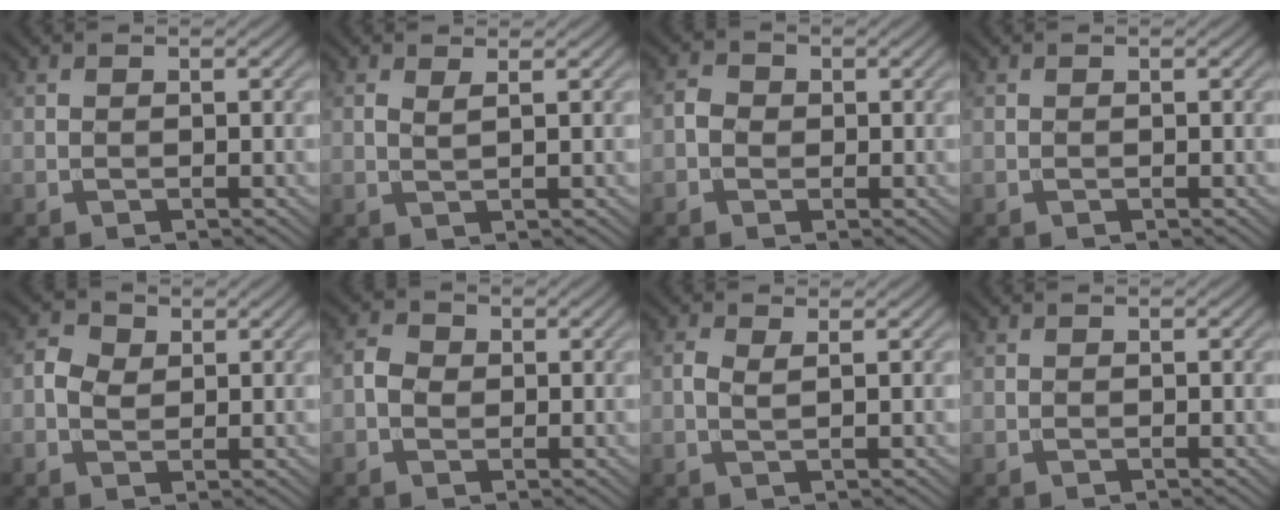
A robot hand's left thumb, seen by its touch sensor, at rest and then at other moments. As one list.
[{"total": 1.4, "force": [0.7, 0.2, 1.1], "torque": [-0.022, 0.004, 0.011]}, {"total": 1.9, "force": [-0.3, 1.6, 0.8], "torque": [-0.018, 0.002, -0.012]}, {"total": 0.0}, {"total": 2.7, "force": [0.7, 2.0, 1.6], "torque": [-0.038, 0.003, 0.009]}, {"total": 2.2, "force": [-0.1, 1.8, 1.2], "torque": [-0.027, 0.004, -0.009]}, {"total": 1.6, "force": [0.5, 0.4, 1.5], "torque": [-0.035, 0.003, 0.008]}, {"total": 0.0}]